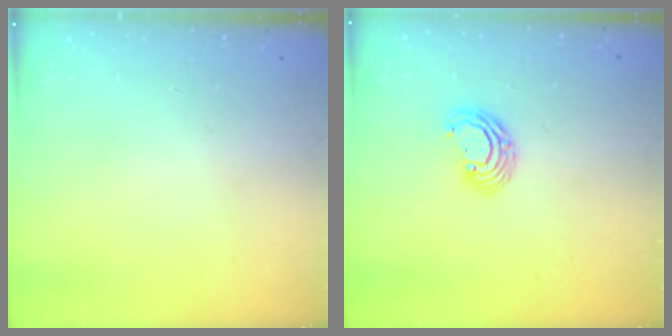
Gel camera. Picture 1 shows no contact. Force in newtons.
{"total": 6.7, "press": 6.6, "slide": 0.7}